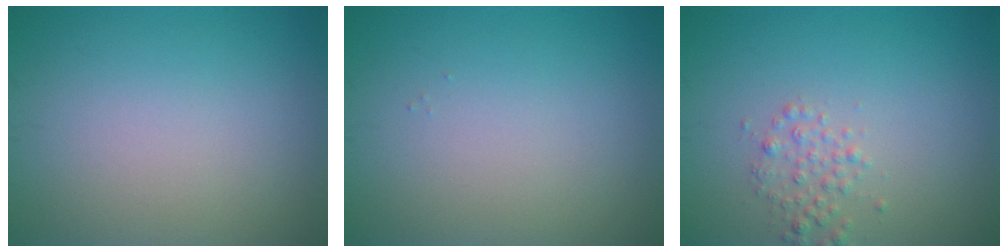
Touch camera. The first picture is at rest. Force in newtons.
{"total": 0.0}
{"total": 1.7, "press": 1.7, "slide": 0.0}